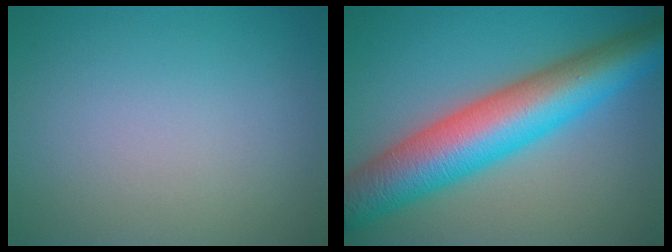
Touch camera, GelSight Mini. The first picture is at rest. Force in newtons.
{"total": 11.2, "press": 11.2, "slide": 0.1}